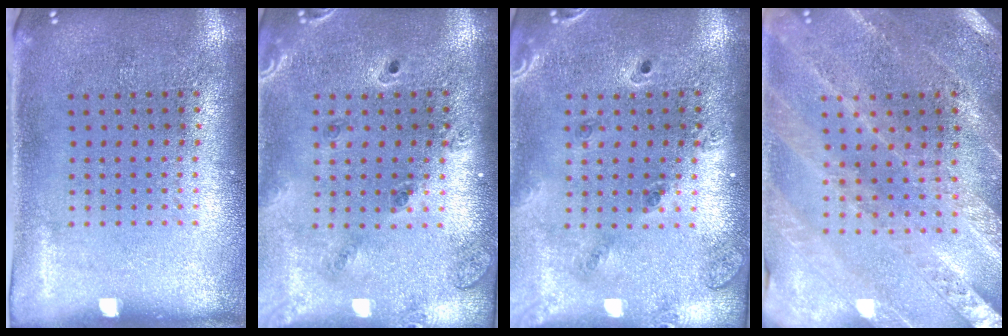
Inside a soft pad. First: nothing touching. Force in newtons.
{"total": 1.4, "press": 1.4, "slide": 0.3}
{"total": 1.4, "press": 1.4, "slide": 0.3}
{"total": 1.3, "press": 1.3, "slide": 0.2}